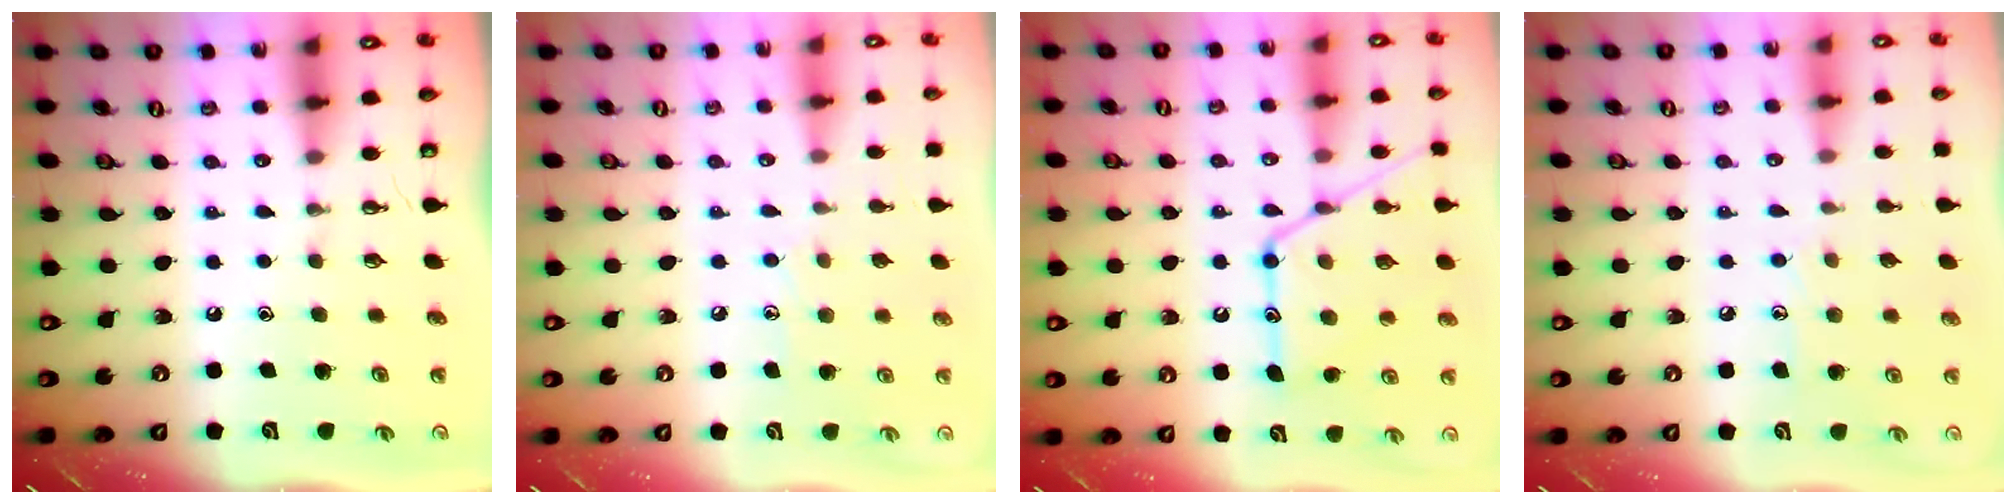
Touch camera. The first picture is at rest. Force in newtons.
{"total": 5.2, "press": 5.2, "slide": 0.4}
{"total": 17.5, "press": 17.5, "slide": 1.5}
{"total": 6.5, "press": 6.5, "slide": 0.4}